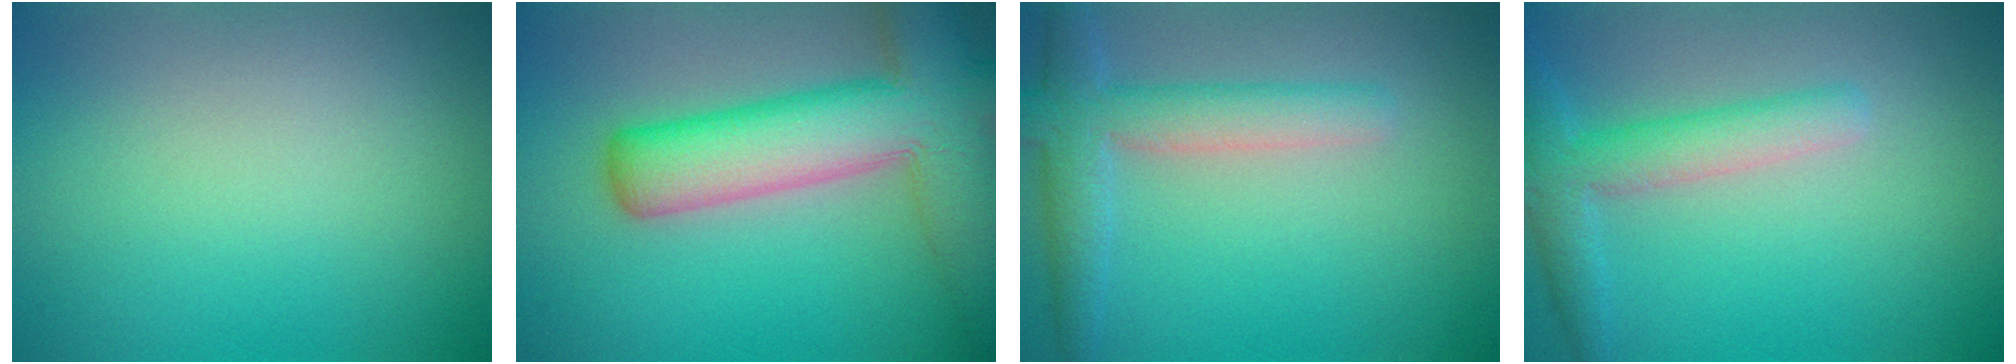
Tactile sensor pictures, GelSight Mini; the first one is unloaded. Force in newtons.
{"total": 11.0, "press": 10.9, "slide": 0.7}
{"total": 4.5, "press": 4.5, "slide": 0.3}
{"total": 3.9, "press": 3.9, "slide": 0.2}